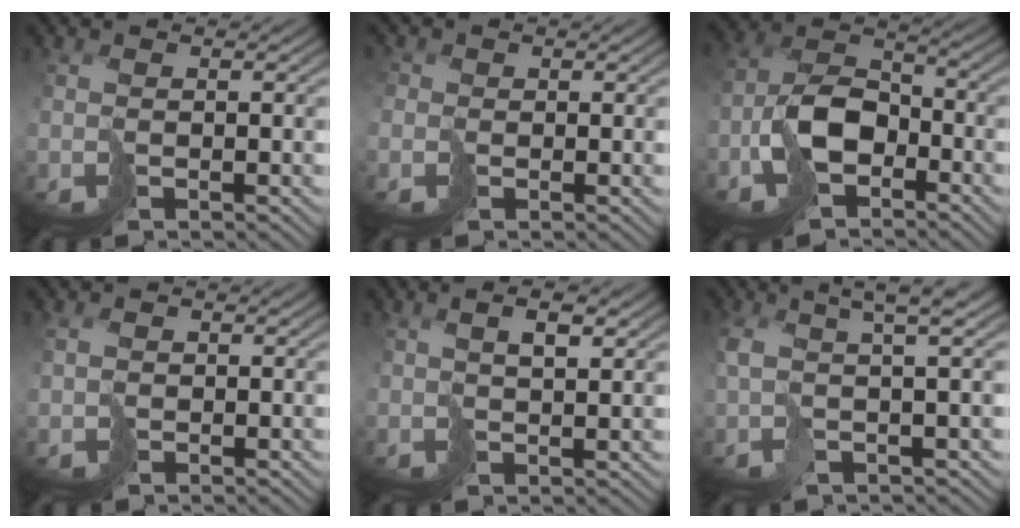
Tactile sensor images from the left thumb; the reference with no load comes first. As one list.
[{"total": 2.4, "force": [-0.6, 2.2, 0.8], "torque": [-0.022, -0.007, -0.012]}, {"total": 8.4, "force": [-3.7, 5.3, 5.3], "torque": [-0.118, 0.001, -0.081]}, {"total": 1.2, "force": [0.3, 1.2, -0.1], "torque": [0.008, -0.001, 0.011]}, {"total": 3.1, "force": [1.9, 0.7, 2.4], "torque": [-0.042, 0.006, 0.037]}, {"total": 6.1, "force": [1.7, 1.6, 5.6], "torque": [-0.097, 0.013, 0.025]}]